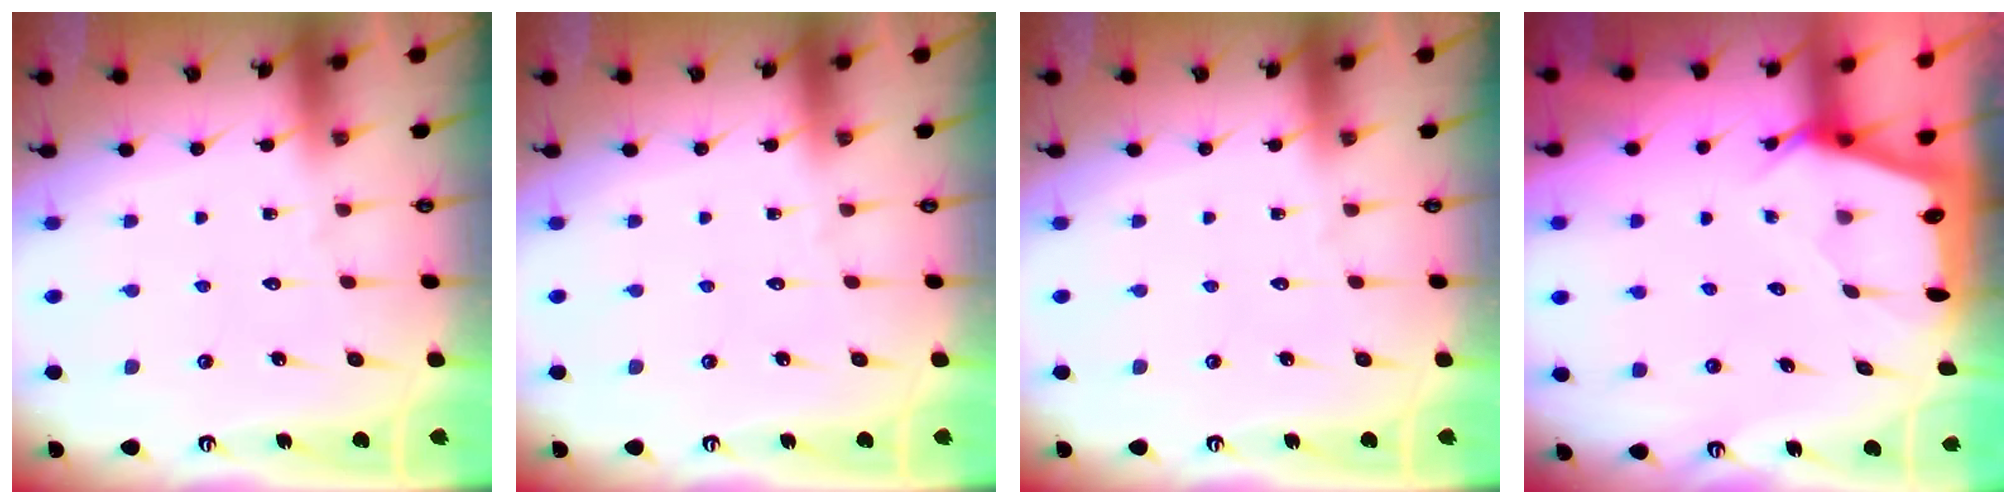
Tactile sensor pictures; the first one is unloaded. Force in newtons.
{"total": 0.0}
{"total": 0.0}
{"total": 2.4, "press": 2.4, "slide": 0.3}